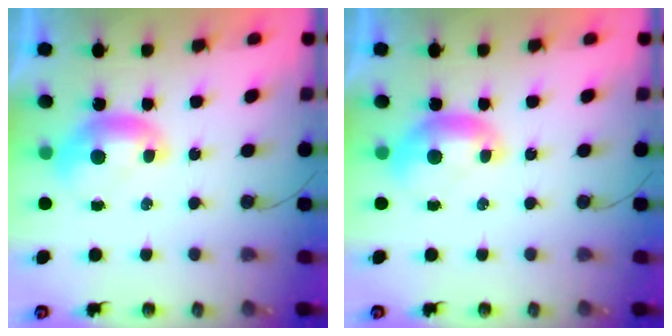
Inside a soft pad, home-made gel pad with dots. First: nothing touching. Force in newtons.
{"total": 0.0}